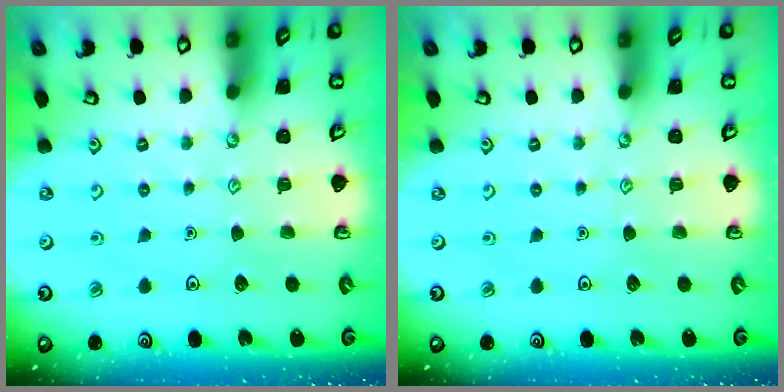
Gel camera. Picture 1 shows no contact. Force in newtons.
{"total": 0.0}